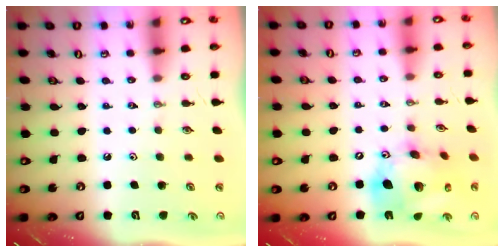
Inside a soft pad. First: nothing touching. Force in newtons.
{"total": 19.3, "press": 19.0, "slide": 2.9}